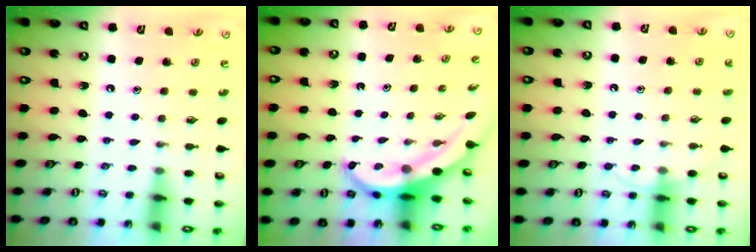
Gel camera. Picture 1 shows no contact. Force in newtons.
{"total": 4.2, "press": 4.2, "slide": 0.6}
{"total": 4.3, "press": 4.3, "slide": 0.4}